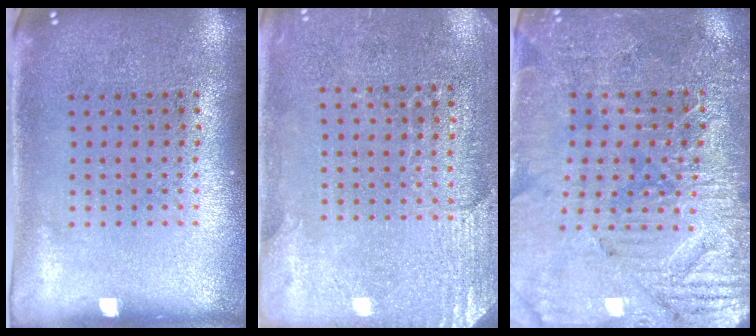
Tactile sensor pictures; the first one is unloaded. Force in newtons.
{"total": 2.7, "press": 2.5, "slide": 0.9}
{"total": 3.3, "press": 3.3, "slide": 0.4}